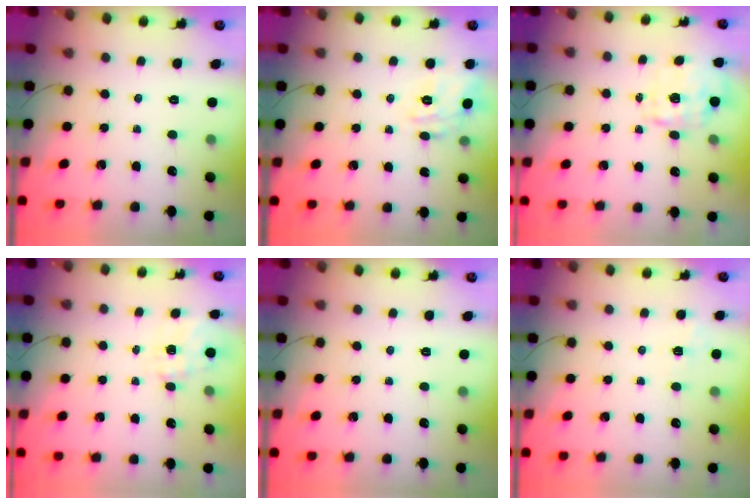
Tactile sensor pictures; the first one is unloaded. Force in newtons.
{"total": 7.3, "press": 7.3, "slide": 0.9}
{"total": 2.0, "press": 1.9, "slide": 0.6}
{"total": 7.0, "press": 6.9, "slide": 1.0}
{"total": 0.0}
{"total": 1.2, "press": 0.0, "slide": 1.2}